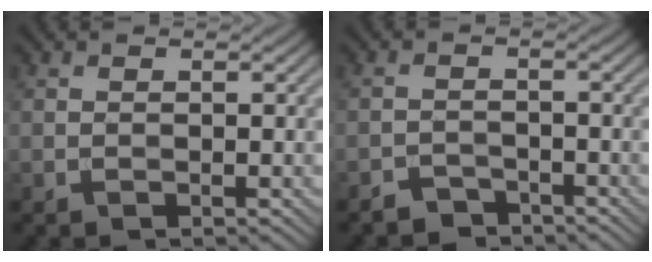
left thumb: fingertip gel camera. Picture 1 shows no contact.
{"total": 3.0, "force": [-2.7, 1.2, 0.5], "torque": [-0.002, 0.004, -0.050]}